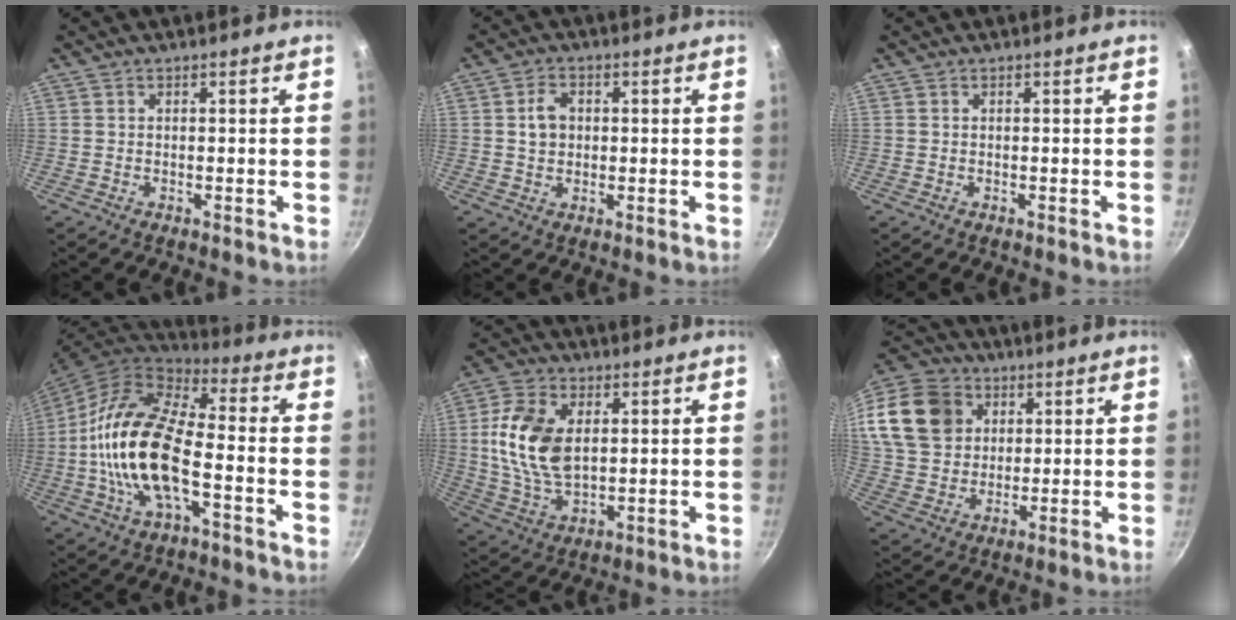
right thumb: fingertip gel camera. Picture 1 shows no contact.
{"total": 4.5, "force": [0.6, 3.5, 2.8], "torque": [-0.037, 0.004, 0.009]}
{"total": 0.0}
{"total": 19.1, "force": [-3.6, 8.5, 16.7], "torque": [-0.317, 0.032, -0.083]}
{"total": 14.3, "force": [2.3, 8.8, 11.0], "torque": [-0.199, -0.010, 0.048]}
{"total": 23.1, "force": [8.5, 18.2, 11.2], "torque": [-0.248, 0.028, 0.164]}